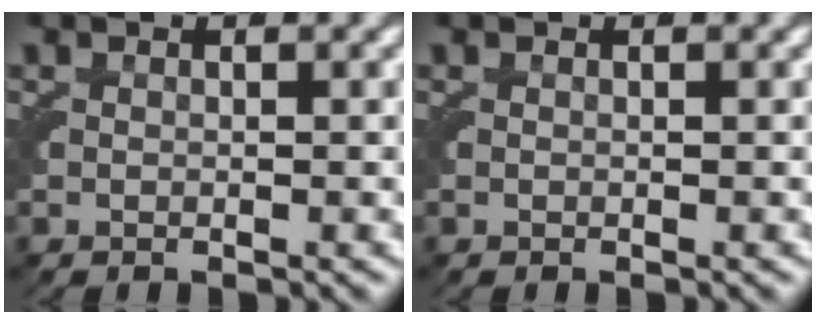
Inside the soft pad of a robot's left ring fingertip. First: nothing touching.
{"total": 0.0}